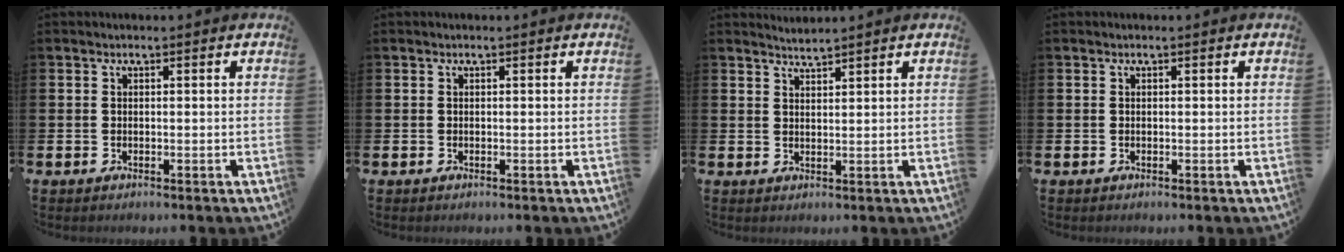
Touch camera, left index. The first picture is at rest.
{"total": 0.0}
{"total": 2.2, "force": [2.1, -0.2, -0.1], "torque": [-0.002, -0.008, 0.039]}
{"total": 0.0}